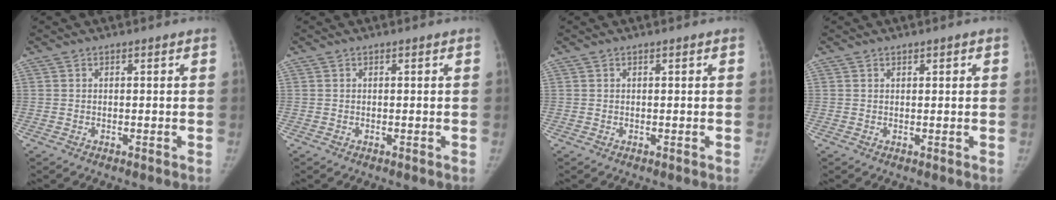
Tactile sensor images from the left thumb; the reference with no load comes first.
{"total": 0.0}
{"total": 0.0}
{"total": 0.8, "force": [0.5, 0.4, 0.5], "torque": [0.000, -0.001, 0.007]}